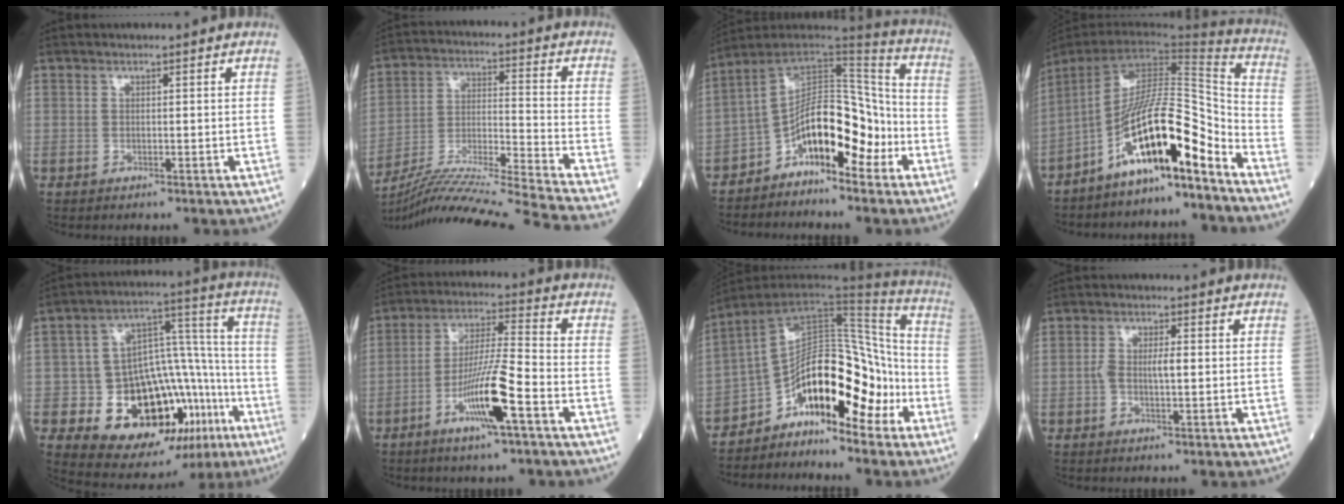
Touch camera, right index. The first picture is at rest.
{"total": 25.7, "force": [-23.1, -2.8, 10.8], "torque": [-0.165, -0.043, -0.361]}
{"total": 13.0, "force": [-5.6, 5.9, 10.2], "torque": [-0.169, 0.038, -0.093]}
{"total": 16.0, "force": [-9.9, 2.2, 12.4], "torque": [-0.211, 0.029, -0.171]}
{"total": 20.2, "force": [-8.7, 11.0, 14.6], "torque": [-0.194, 0.058, -0.116]}
{"total": 11.1, "force": [-5.0, 0.3, 9.9], "torque": [-0.188, -0.004, -0.094]}
{"total": 15.1, "force": [-7.5, 6.3, 11.5], "torque": [-0.169, 0.046, -0.121]}
{"total": 3.6, "force": [-0.1, 1.1, 3.4], "torque": [-0.070, 0.010, -0.001]}